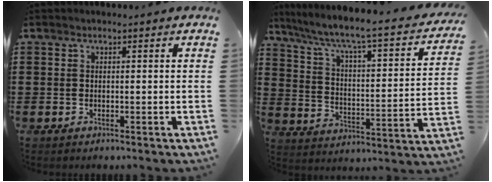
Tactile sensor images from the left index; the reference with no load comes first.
{"total": 5.5, "force": [4.1, 0.4, 3.7], "torque": [-0.092, -0.039, 0.055]}